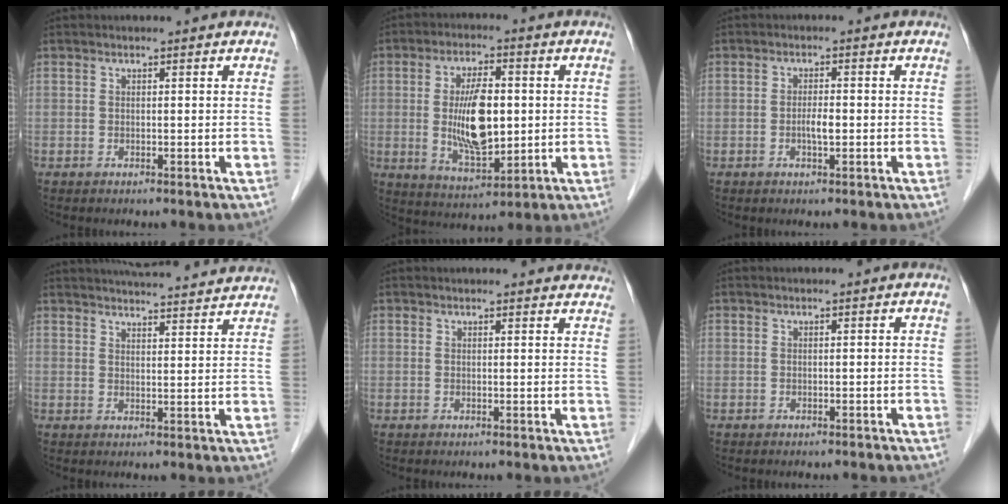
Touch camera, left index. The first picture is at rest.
{"total": 10.5, "force": [-0.1, 3.9, 9.8], "torque": [-0.191, -0.005, 0.006]}
{"total": 2.1, "force": [-0.7, 0.6, 1.9], "torque": [-0.034, -0.001, -0.013]}
{"total": 17.3, "force": [16.4, 2.1, 5.1], "torque": [-0.069, 0.013, 0.207]}
{"total": 7.9, "force": [7.4, 1.8, 1.9], "torque": [-0.002, 0.008, 0.065]}
{"total": 0.7, "force": [-0.7, 0.2, 0.3], "torque": [-0.005, -0.003, -0.008]}